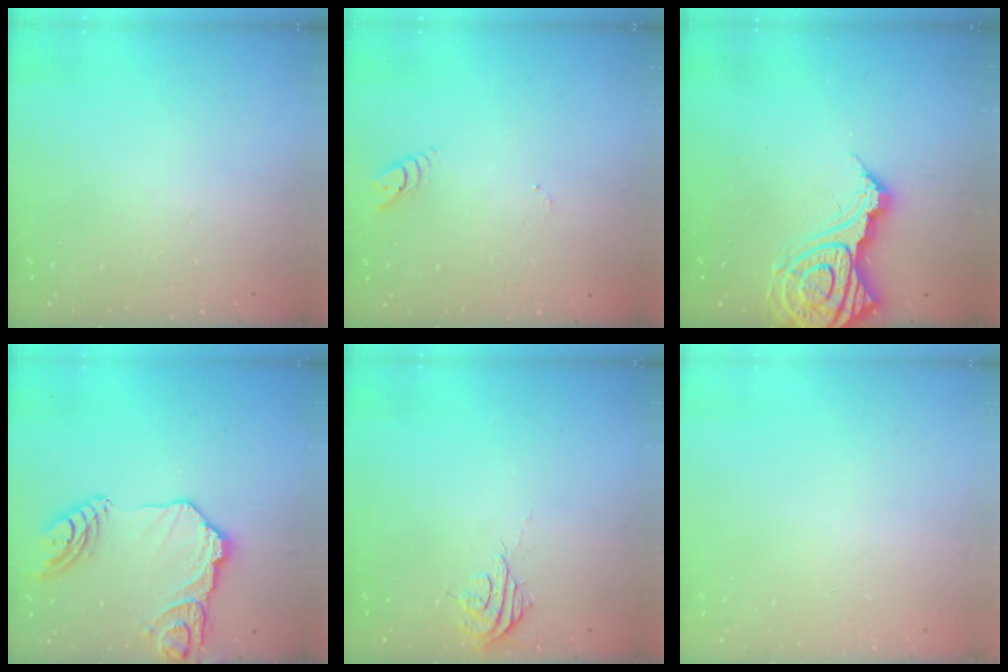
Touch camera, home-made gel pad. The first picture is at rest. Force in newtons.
{"total": 2.9, "press": 2.8, "slide": 0.4}
{"total": 16.2, "press": 16.1, "slide": 2.0}
{"total": 16.8, "press": 16.7, "slide": 1.6}
{"total": 6.0, "press": 5.9, "slide": 0.6}
{"total": 0.0}